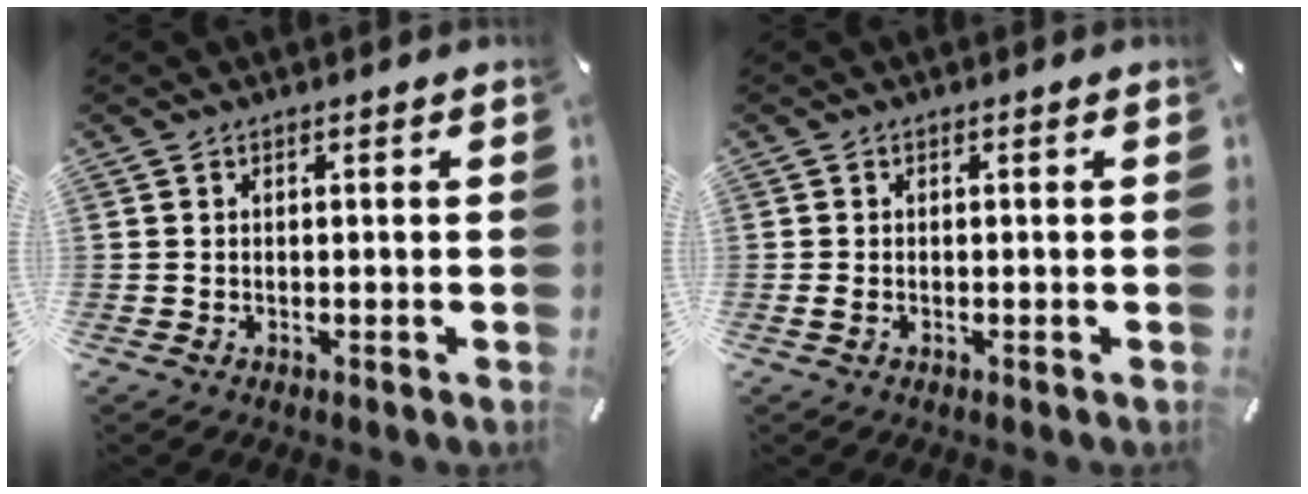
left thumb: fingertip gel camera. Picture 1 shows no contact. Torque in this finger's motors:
{"motor_torque": [0.38, 0.69, 0.42, 0.07, 0.00]}